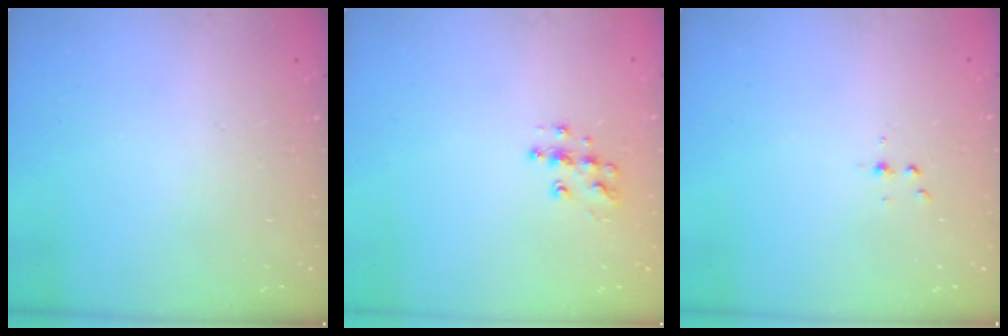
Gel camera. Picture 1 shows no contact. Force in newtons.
{"total": 8.7, "press": 8.7, "slide": 0.5}
{"total": 3.2, "press": 3.1, "slide": 0.4}